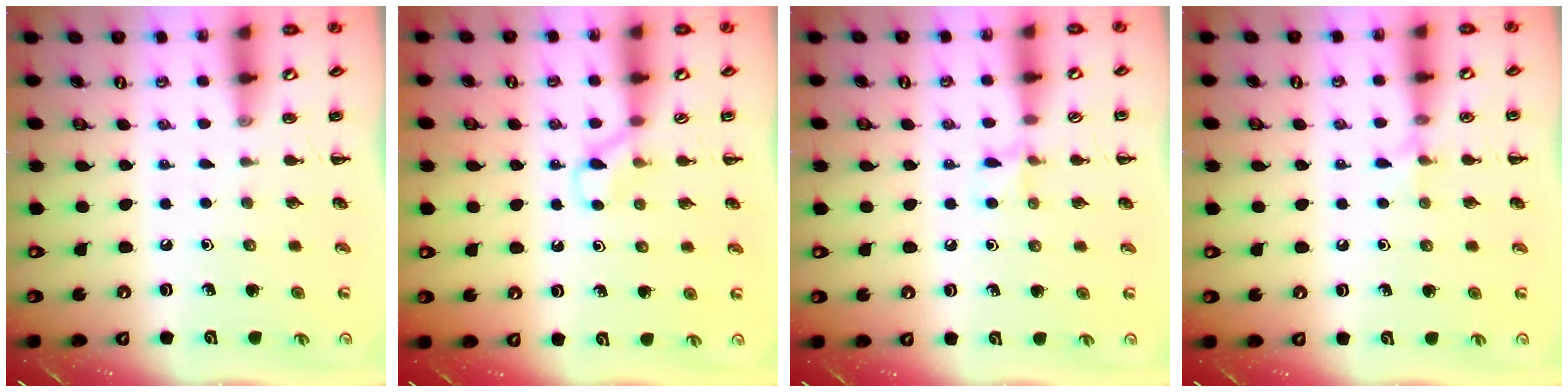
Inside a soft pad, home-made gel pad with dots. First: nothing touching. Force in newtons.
{"total": 4.4, "press": 4.0, "slide": 1.6}
{"total": 6.1, "press": 5.8, "slide": 1.9}
{"total": 5.1, "press": 4.9, "slide": 1.3}